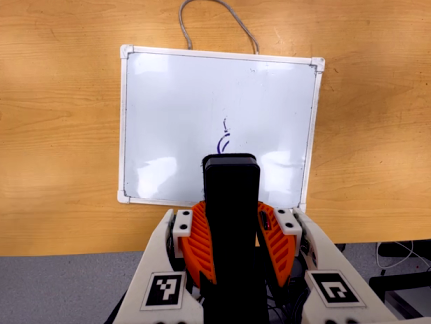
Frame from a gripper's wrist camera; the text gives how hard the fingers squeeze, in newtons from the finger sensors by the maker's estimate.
{"total": 9.4, "left": 7.9, "right": 11.0}